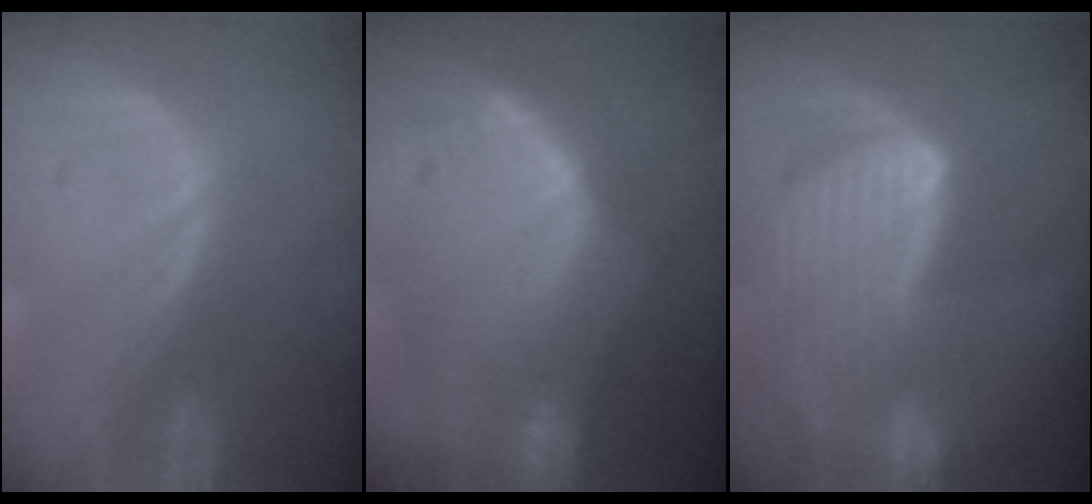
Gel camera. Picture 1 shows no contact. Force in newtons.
{"total": 9.7, "press": 9.0, "slide": 3.6}
{"total": 9.1, "press": 8.0, "slide": 4.4}